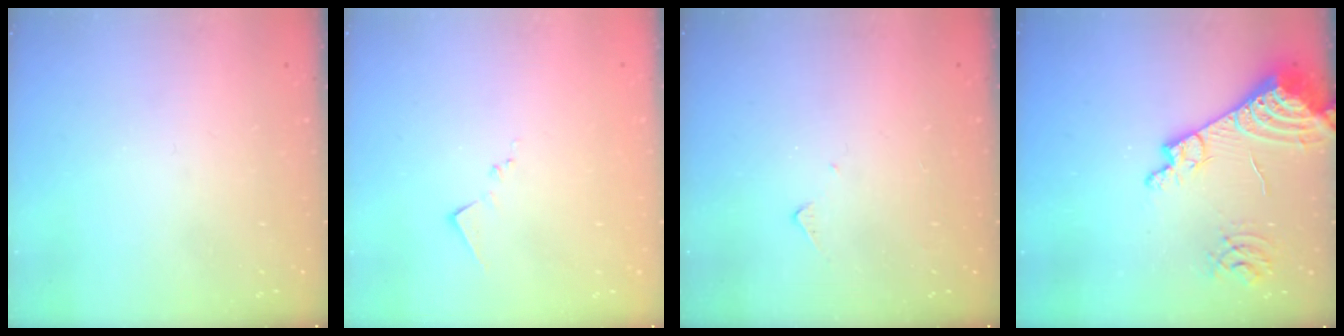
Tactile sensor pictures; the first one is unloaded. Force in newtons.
{"total": 8.2, "press": 8.2, "slide": 0.3}
{"total": 6.2, "press": 6.2, "slide": 0.4}
{"total": 14.2, "press": 14.1, "slide": 1.9}